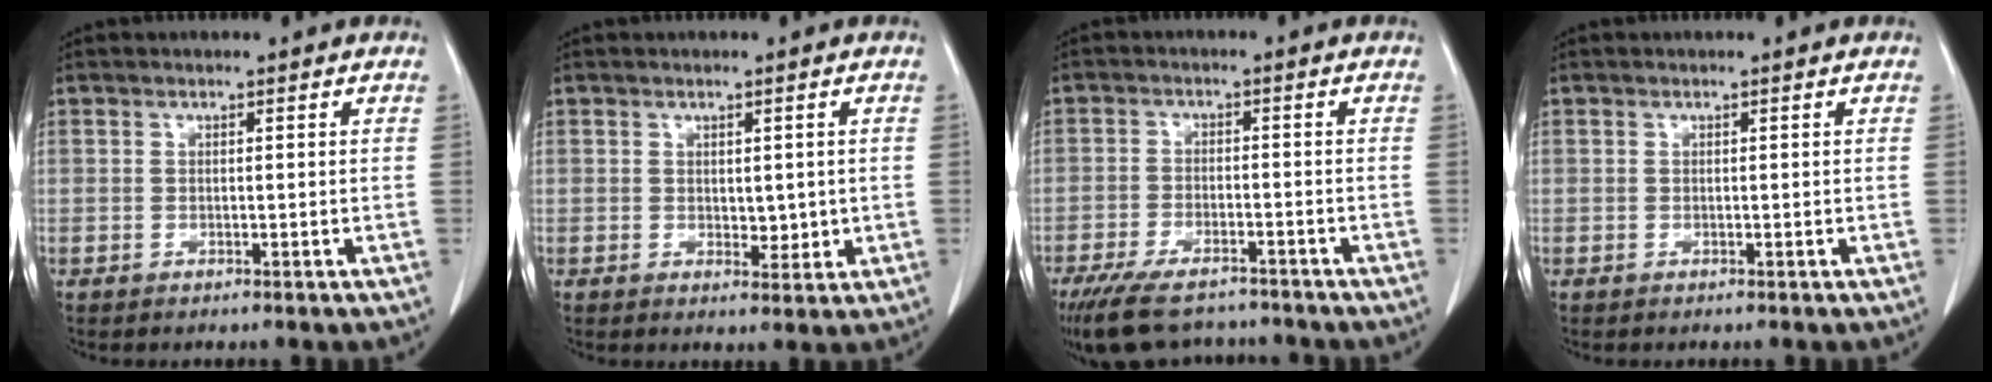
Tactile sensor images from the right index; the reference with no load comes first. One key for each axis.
{"total": 3.1, "fx": 0.2, "fy": 1.7, "fz": 2.6, "tx": -0.033, "ty": -0.007, "tz": 0.009}
{"total": 12.2, "fx": -10.1, "fy": 4.0, "fz": 5.5, "tx": -0.106, "ty": -0.010, "tz": -0.153}
{"total": 0.0}